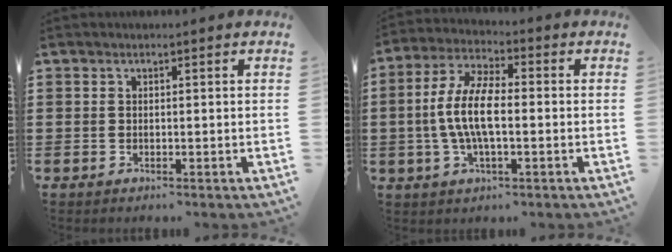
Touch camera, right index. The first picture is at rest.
{"total": 8.5, "force": [-1.0, 2.9, 8.0], "torque": [-0.182, -0.012, -0.025]}